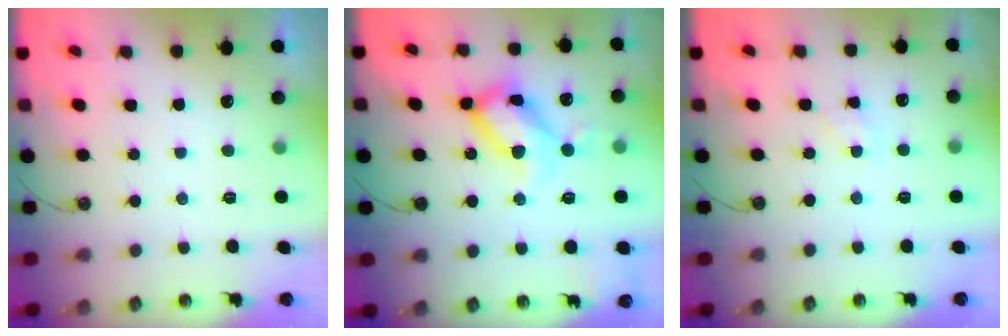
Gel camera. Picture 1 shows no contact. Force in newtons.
{"total": 17.7, "press": 17.6, "slide": 1.6}
{"total": 1.4, "press": 1.4, "slide": 0.2}